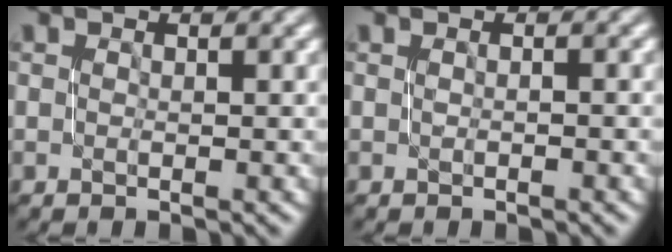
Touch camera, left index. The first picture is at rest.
{"total": 0.0}